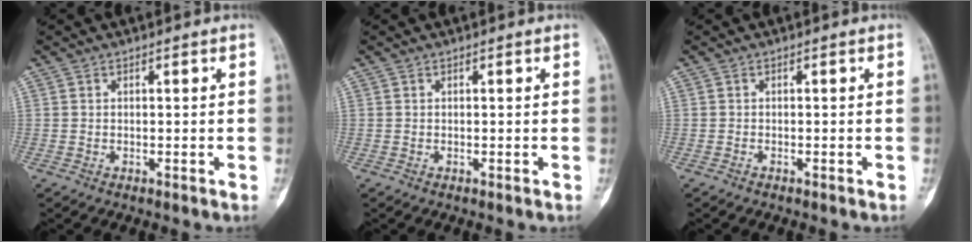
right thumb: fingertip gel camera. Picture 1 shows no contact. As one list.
[{"total": 0.0}, {"total": 0.6, "force": [-0.5, 0.1, 0.3], "torque": [-0.011, 0.002, -0.004]}]